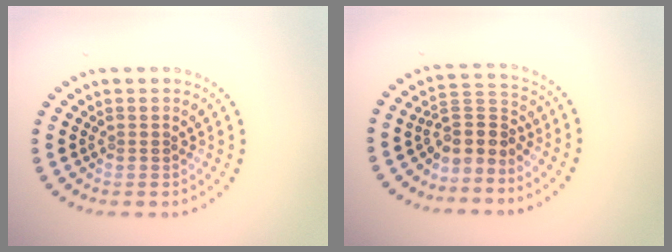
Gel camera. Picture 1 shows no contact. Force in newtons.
{"total": 3.0, "press": 2.1, "slide": 2.1}